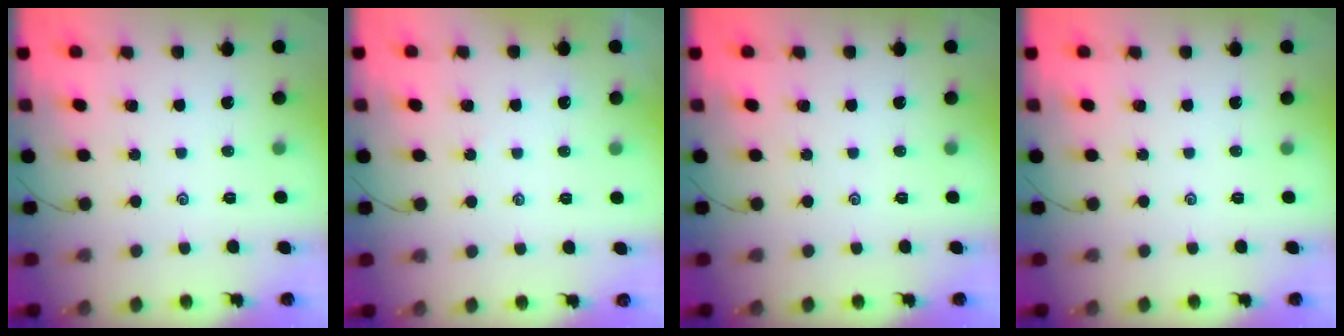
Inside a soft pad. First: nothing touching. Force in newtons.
{"total": 1.7, "press": 1.6, "slide": 0.4}
{"total": 0.0}
{"total": 0.0}